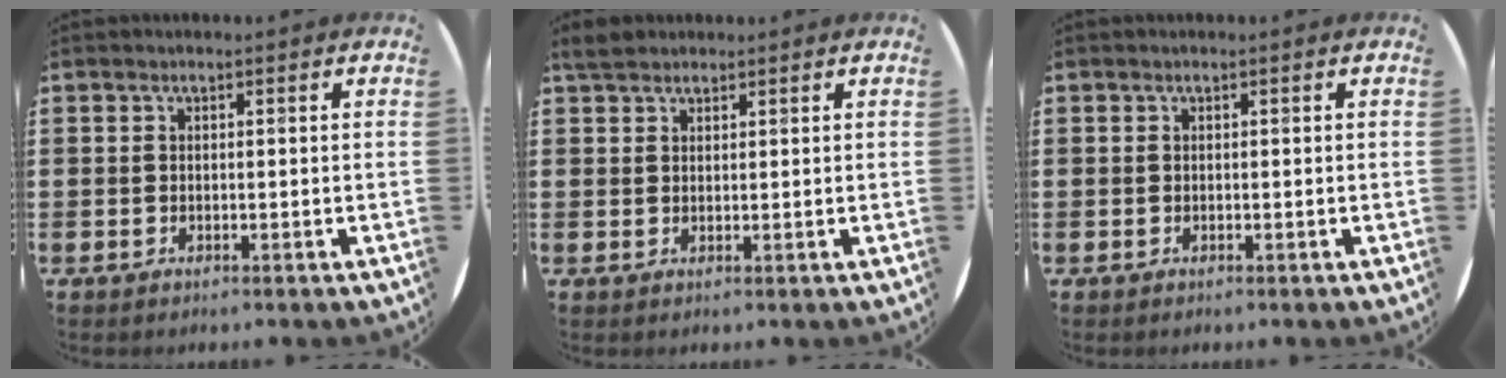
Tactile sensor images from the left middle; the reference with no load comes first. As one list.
[{"total": 2.5, "force": [2.1, 1.0, 0.7], "torque": [-0.011, 0.005, 0.040]}, {"total": 0.0}]